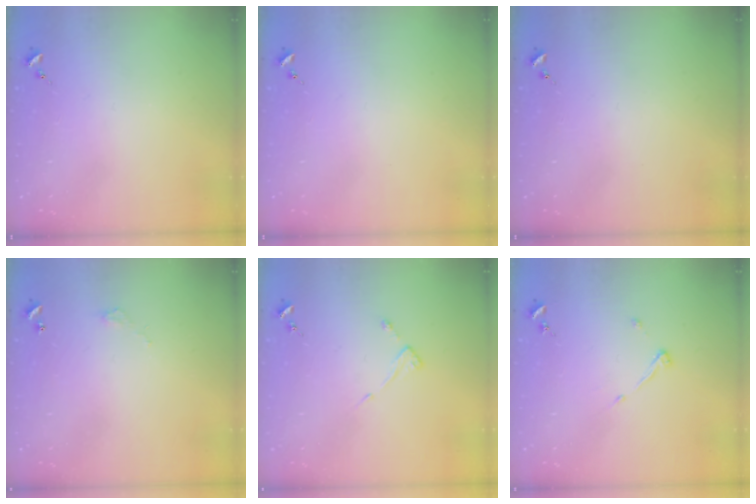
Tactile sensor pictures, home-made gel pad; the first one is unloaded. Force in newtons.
{"total": 0.0}
{"total": 0.0}
{"total": 2.8, "press": 2.8, "slide": 0.2}
{"total": 3.8, "press": 3.7, "slide": 0.4}
{"total": 3.9, "press": 3.9, "slide": 0.6}